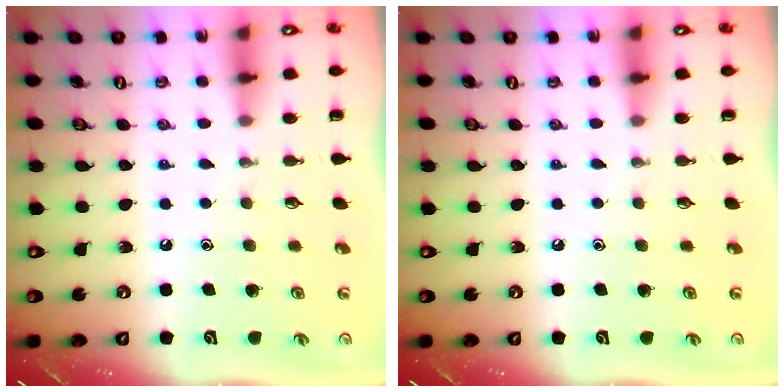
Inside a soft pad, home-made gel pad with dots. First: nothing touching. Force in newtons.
{"total": 0.0}